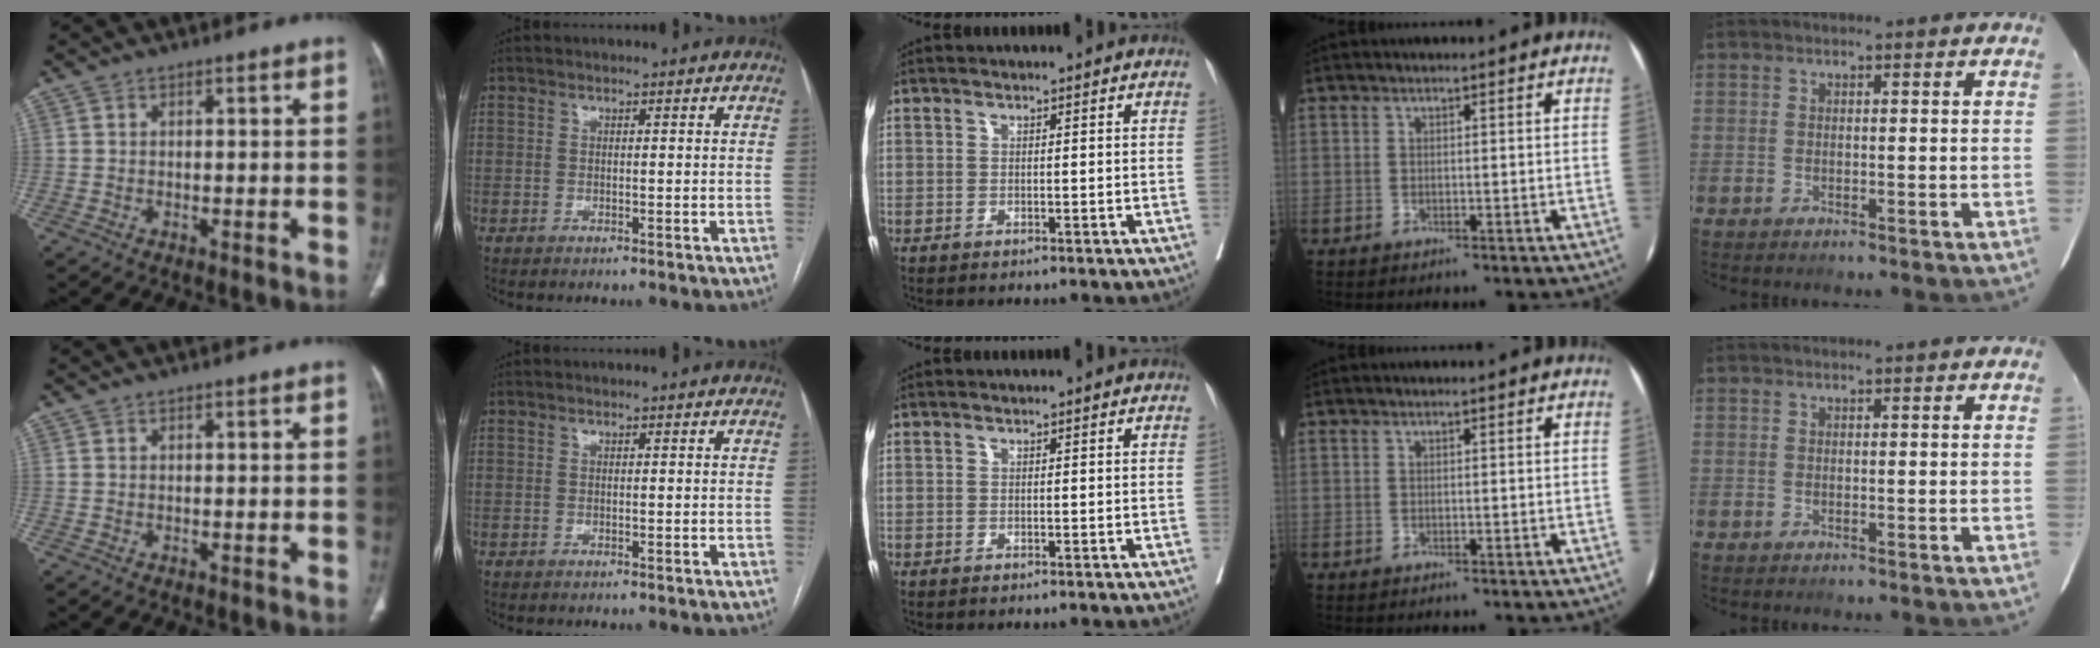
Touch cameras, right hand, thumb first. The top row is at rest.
{}